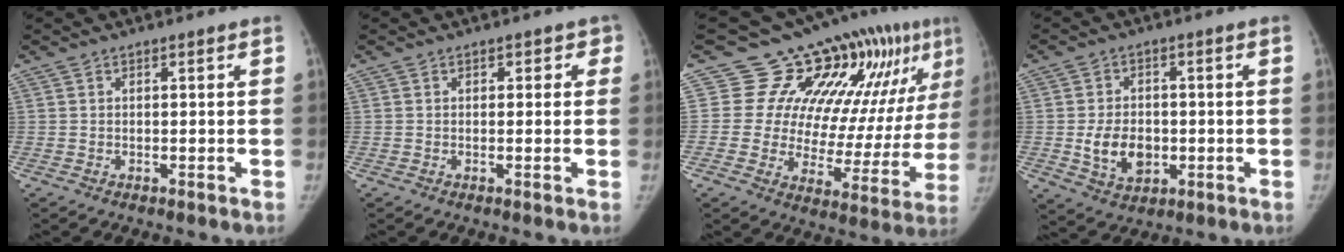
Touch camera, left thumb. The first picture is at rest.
{"total": 2.1, "force": [0.8, 1.7, 0.9], "torque": [0.025, 0.002, 0.001]}
{"total": 21.7, "force": [11.6, 10.7, 14.9], "torque": [-0.137, -0.037, 0.158]}
{"total": 8.3, "force": [-1.3, 6.1, 5.4], "torque": [-0.072, 0.000, -0.012]}